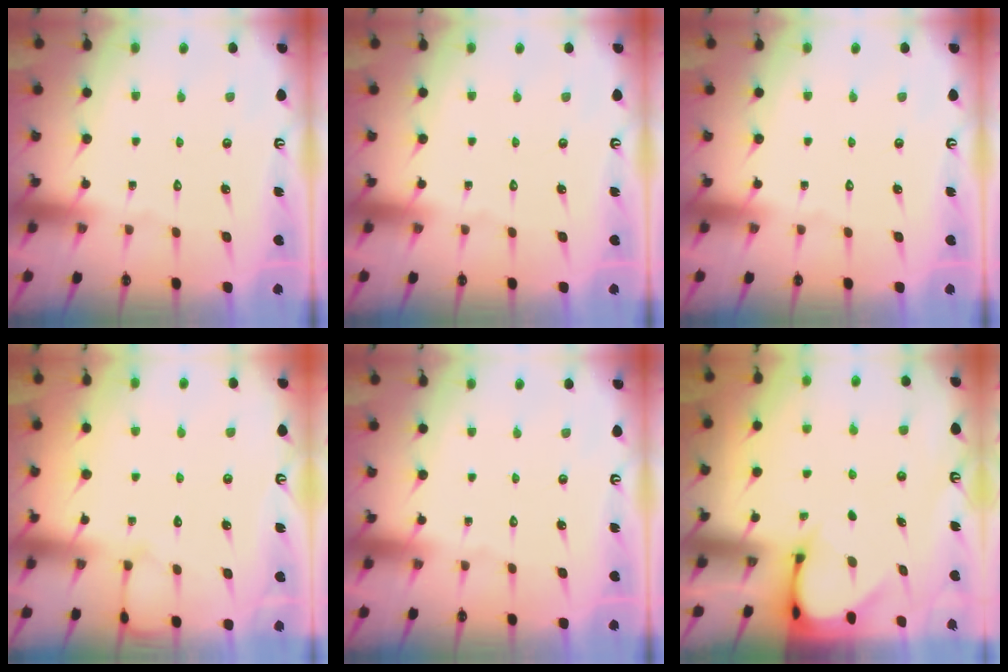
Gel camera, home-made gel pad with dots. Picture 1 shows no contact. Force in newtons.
{"total": 0.0}
{"total": 0.0}
{"total": 3.7, "press": 3.7, "slide": 0.4}
{"total": 0.0}
{"total": 3.1, "press": 3.1, "slide": 0.3}